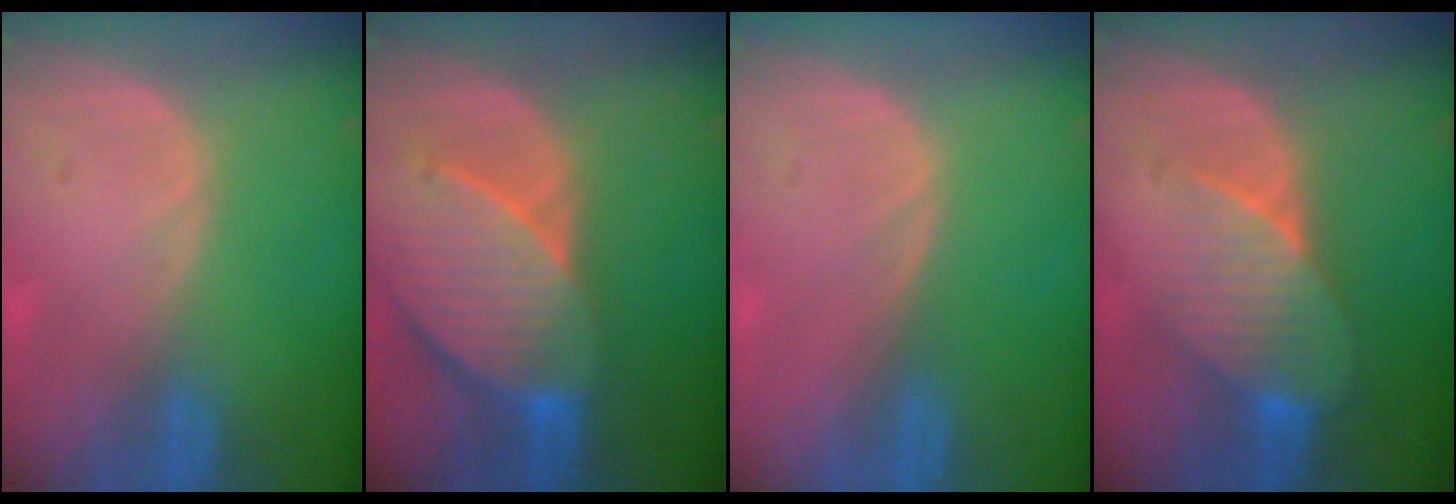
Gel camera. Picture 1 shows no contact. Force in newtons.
{"total": 10.1, "press": 8.9, "slide": 4.8}
{"total": 0.0}
{"total": 7.6, "press": 6.9, "slide": 3.1}